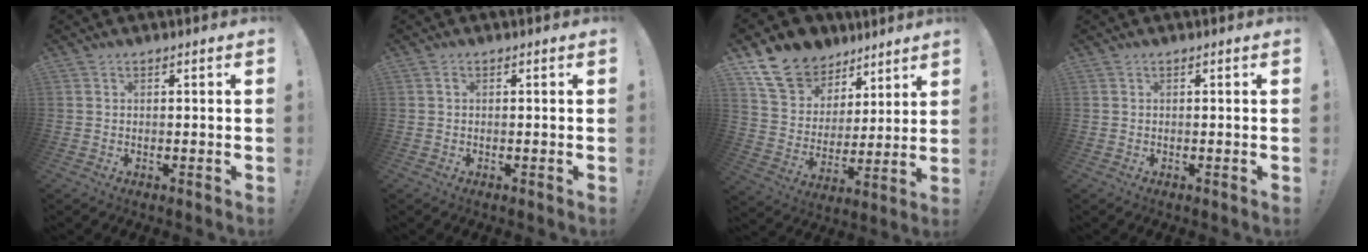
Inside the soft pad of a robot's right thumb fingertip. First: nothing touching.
{"total": 0.7, "force": [0.1, 0.5, 0.4], "torque": [-0.006, 0.002, 0.000]}
{"total": 15.2, "force": [10.2, 10.2, 4.6], "torque": [-0.081, -0.062, 0.197]}
{"total": 0.0}